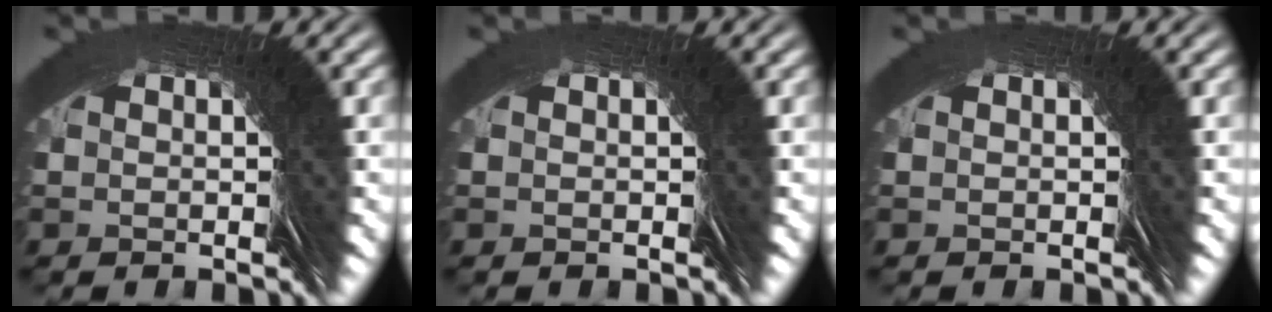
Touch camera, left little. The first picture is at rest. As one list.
[{"total": 0.0}, {"total": 0.0}]